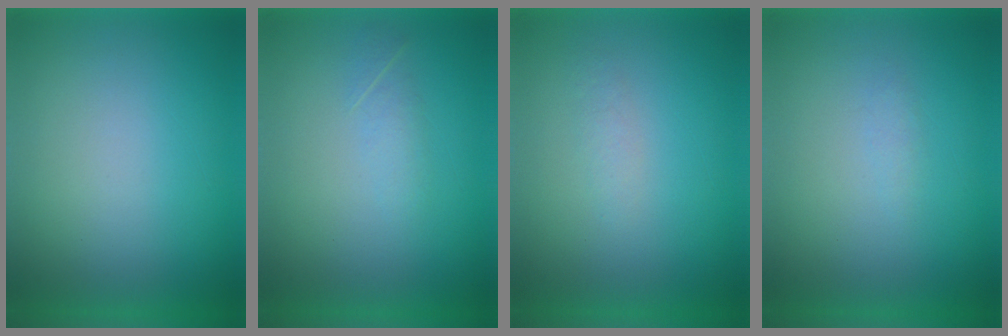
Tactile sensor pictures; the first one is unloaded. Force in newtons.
{"total": 1.8}
{"total": 1.3}
{"total": 1.0}